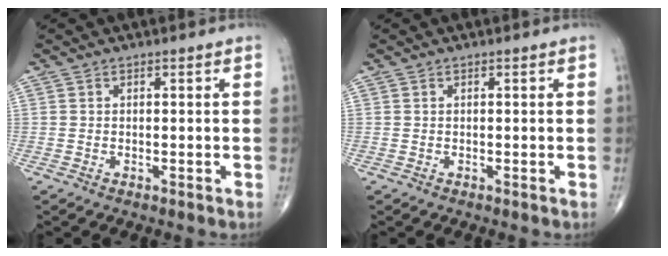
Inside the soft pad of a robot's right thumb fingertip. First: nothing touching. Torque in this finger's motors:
{"motor_torque": [0.00, 0.00, 0.00, 0.00, 0.00]}